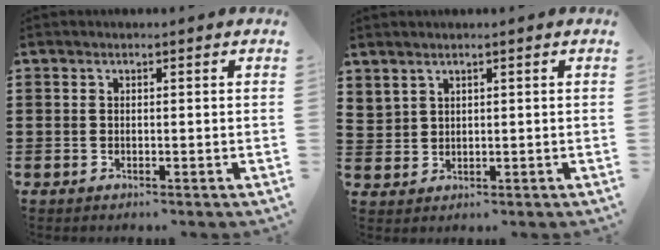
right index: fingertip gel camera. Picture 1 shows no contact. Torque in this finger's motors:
{"motor_torque": [-0.11, 0.13, 0.06, 0.04]}